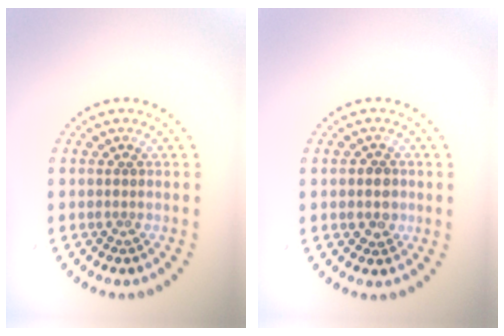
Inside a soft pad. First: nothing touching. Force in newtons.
{"total": 1.9, "press": 1.8, "slide": 0.6}